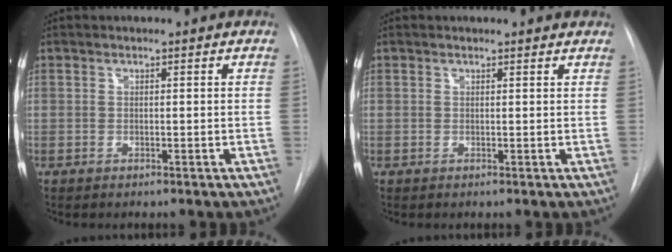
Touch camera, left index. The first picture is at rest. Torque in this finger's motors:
{"motor_torque": [0.25, -0.35, -0.26, 0.00]}